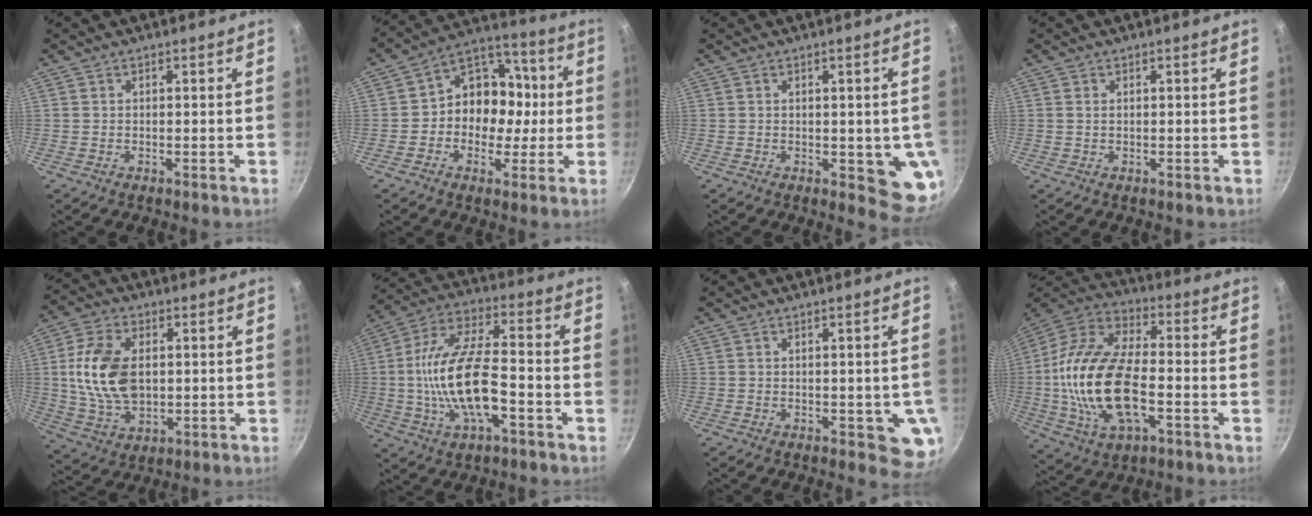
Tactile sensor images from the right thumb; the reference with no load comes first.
{"total": 13.1, "force": [-0.6, 10.8, 7.5], "torque": [-0.053, 0.036, -0.029]}
{"total": 7.6, "force": [-0.5, 3.4, 6.8], "torque": [-0.054, -0.011, -0.002]}
{"total": 0.6, "force": [0.2, 0.3, 0.4], "torque": [-0.008, 0.001, 0.003]}
{"total": 14.5, "force": [1.4, 9.2, 11.1], "torque": [-0.196, -0.004, 0.029]}
{"total": 17.5, "force": [-3.7, 7.2, 15.5], "torque": [-0.285, 0.033, -0.078]}
{"total": 6.4, "force": [-0.9, 3.0, 5.5], "torque": [-0.042, -0.003, -0.007]}
{"total": 22.1, "force": [-3.4, 11.3, 18.7], "torque": [-0.365, 0.029, -0.073]}